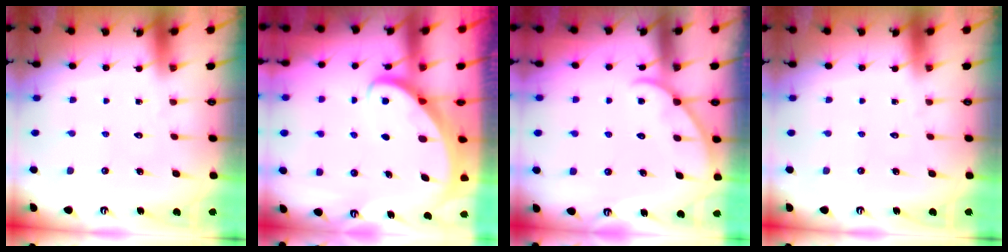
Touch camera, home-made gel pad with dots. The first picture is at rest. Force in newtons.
{"total": 3.2, "press": 3.2, "slide": 0.4}
{"total": 4.1, "press": 4.1, "slide": 0.3}
{"total": 0.0}